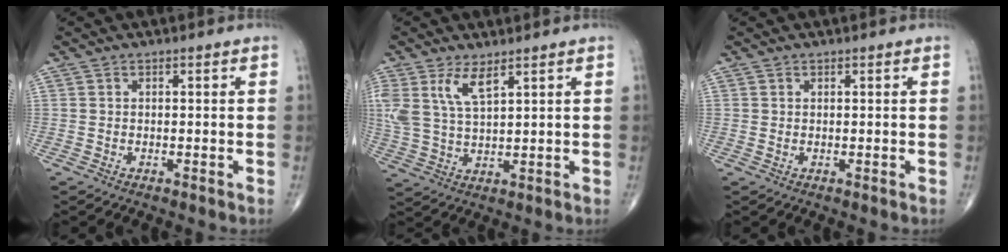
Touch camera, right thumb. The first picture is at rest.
{"total": 7.5, "force": [4.1, 2.7, 5.7], "torque": [-0.126, -0.015, 0.091]}
{"total": 0.0}